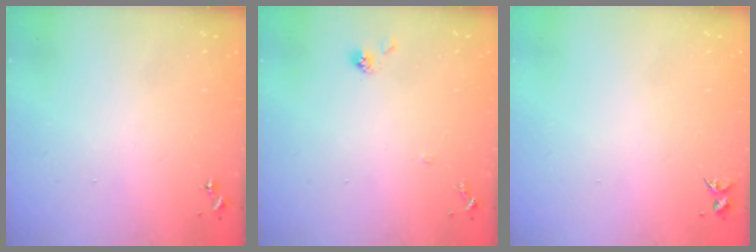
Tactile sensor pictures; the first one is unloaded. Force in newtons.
{"total": 7.3, "press": 7.3, "slide": 0.4}
{"total": 3.3, "press": 3.3, "slide": 0.4}